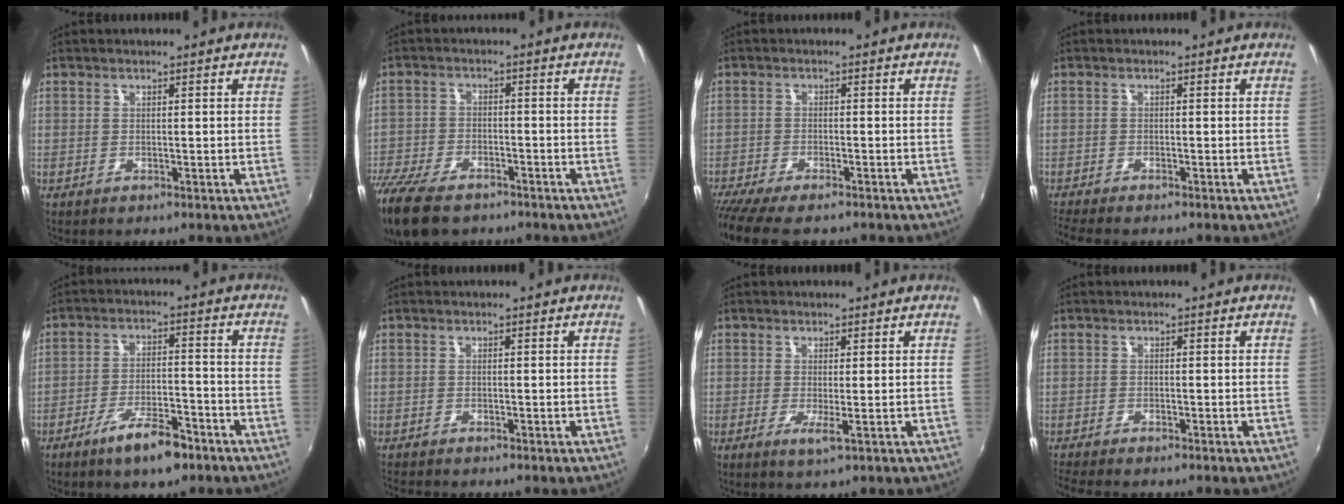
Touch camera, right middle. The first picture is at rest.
{"total": 14.7, "force": [-10.9, 6.5, 7.4], "torque": [-0.193, -0.037, -0.198]}
{"total": 9.3, "force": [-7.8, 1.8, 4.8], "torque": [-0.116, -0.045, -0.138]}
{"total": 4.8, "force": [-4.3, 0.2, 2.2], "torque": [-0.057, -0.029, -0.077]}
{"total": 7.8, "force": [-5.1, 2.2, 5.5], "torque": [-0.113, -0.004, -0.083]}
{"total": 2.2, "force": [-2.0, 0.0, 0.7], "torque": [-0.019, -0.017, -0.040]}
{"total": 2.3, "force": [-0.4, -0.3, 2.2], "torque": [-0.045, -0.008, -0.007]}
{"total": 4.0, "force": [-3.6, -0.1, 1.8], "torque": [-0.045, -0.025, -0.066]}